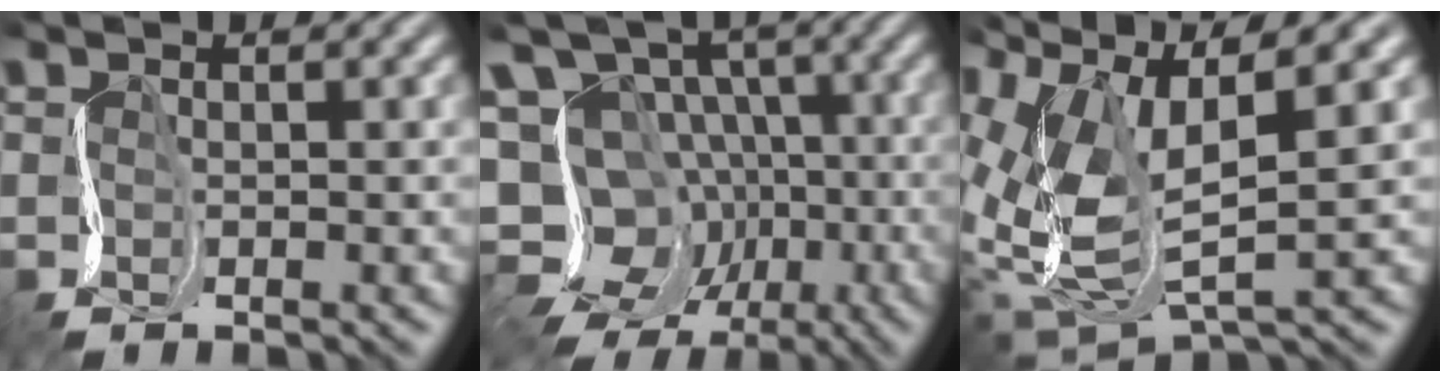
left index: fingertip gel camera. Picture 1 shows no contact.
{"total": 15.0, "force": [-5.8, 12.7, 5.5], "torque": [-0.116, 0.004, -0.097]}
{"total": 10.5, "force": [2.1, 5.2, 8.9], "torque": [-0.209, -0.008, 0.054]}